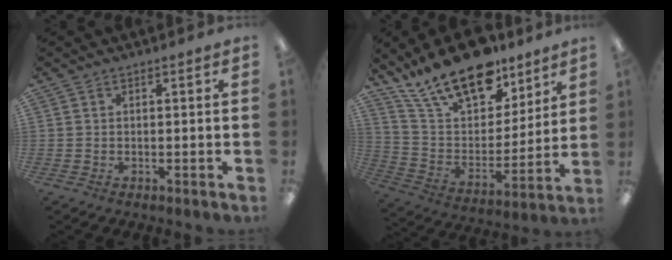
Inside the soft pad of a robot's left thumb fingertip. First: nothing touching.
{"total": 20.8, "force": [15.7, 9.2, 10.2], "torque": [-0.195, -0.097, 0.279]}